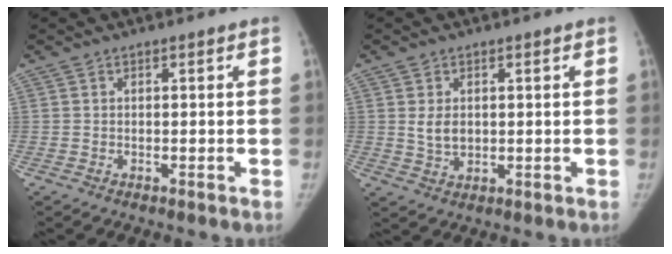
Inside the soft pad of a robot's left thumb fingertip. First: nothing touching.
{"total": 3.9, "force": [0.7, 2.8, 2.7], "torque": [-0.037, -0.009, 0.020]}